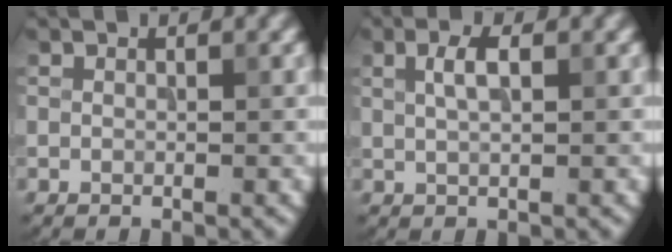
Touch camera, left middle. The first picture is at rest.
{"total": 2.1, "force": [0.7, 0.7, 1.8], "torque": [-0.035, 0.004, 0.013]}